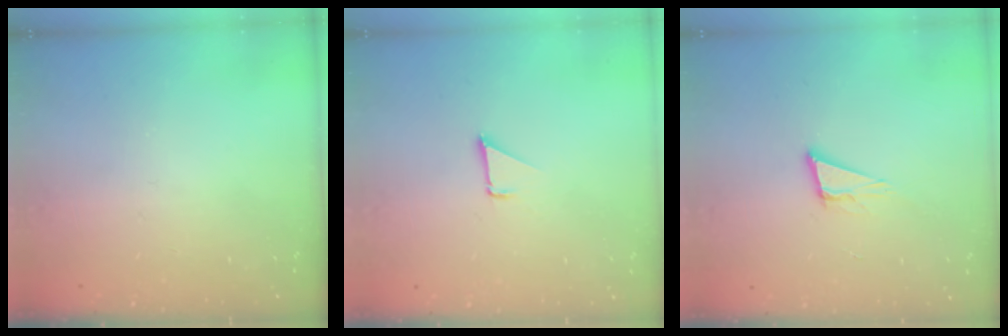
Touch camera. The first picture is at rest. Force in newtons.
{"total": 1.1, "press": 1.1, "slide": 0.1}
{"total": 7.7, "press": 7.0, "slide": 3.2}